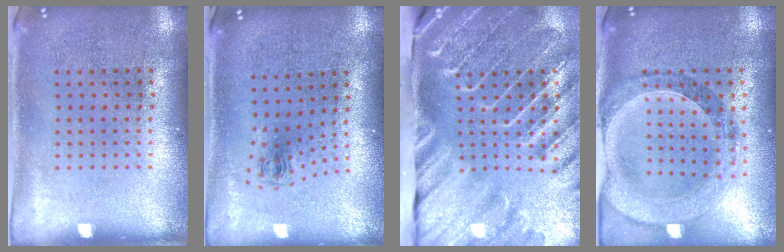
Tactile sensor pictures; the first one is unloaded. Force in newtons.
{"total": 0.8, "press": 0.4, "slide": 0.7}
{"total": 4.4, "press": 3.4, "slide": 2.8}
{"total": 1.4, "press": 1.3, "slide": 0.4}